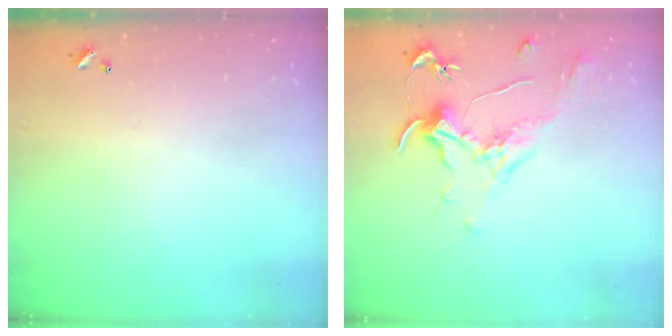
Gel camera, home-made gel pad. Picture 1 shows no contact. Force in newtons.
{"total": 1.8, "press": 1.6, "slide": 0.9}